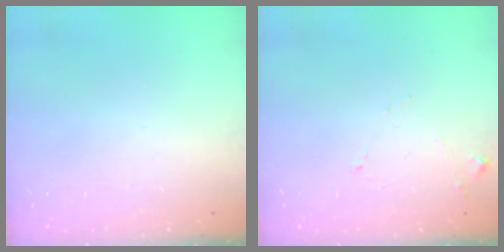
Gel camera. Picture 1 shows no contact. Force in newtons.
{"total": 7.6, "press": 7.6, "slide": 0.6}